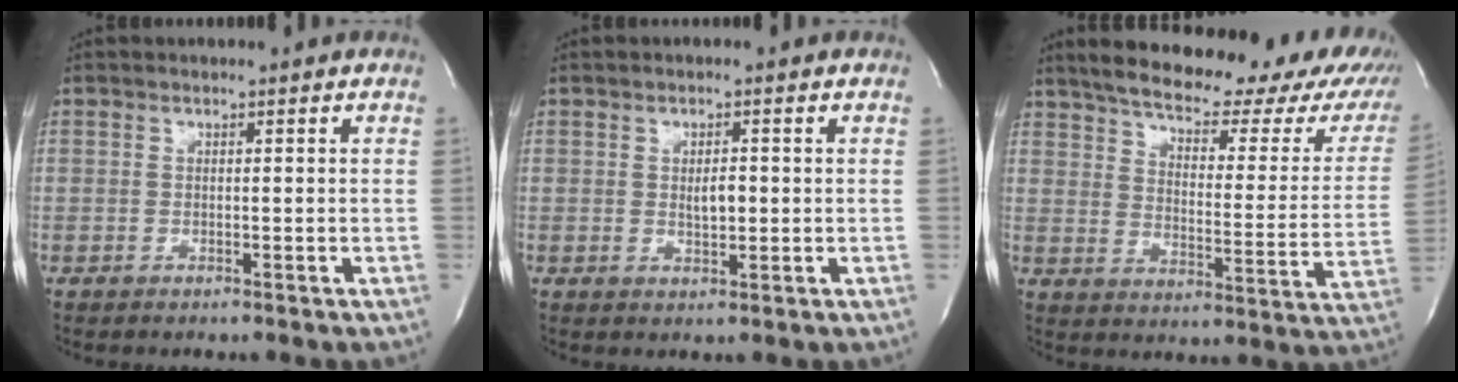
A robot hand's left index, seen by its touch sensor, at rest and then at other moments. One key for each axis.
{"total": 2.4, "fx": 0.2, "fy": 0.9, "fz": 2.2, "tx": -0.038, "ty": -0.001, "tz": 0.005}
{"total": 28.3, "fx": 23.6, "fy": 7.4, "fz": 13.7, "tx": -0.204, "ty": -0.032, "tz": 0.281}